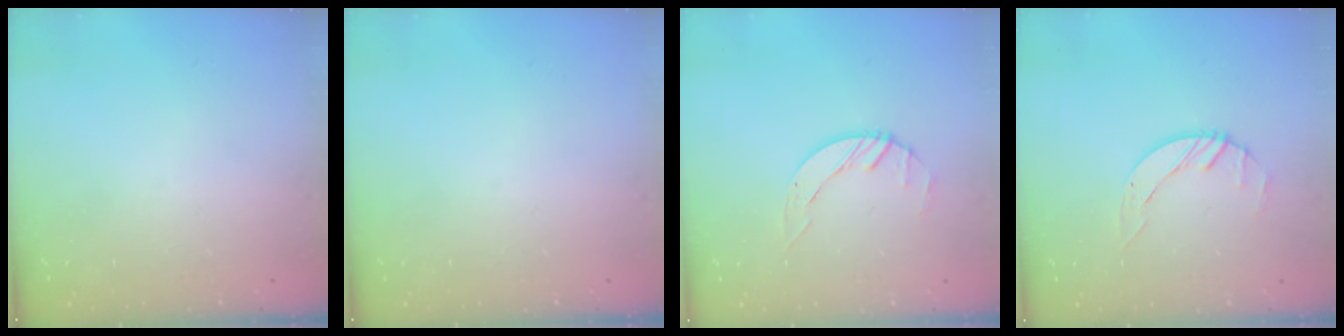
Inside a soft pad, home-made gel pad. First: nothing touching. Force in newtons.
{"total": 0.0}
{"total": 2.9, "press": 2.8, "slide": 0.3}
{"total": 2.9, "press": 2.8, "slide": 0.3}